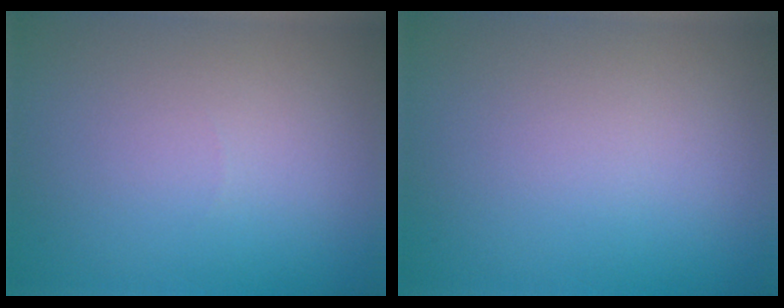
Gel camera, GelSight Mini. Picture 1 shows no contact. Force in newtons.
{"total": 0.0}